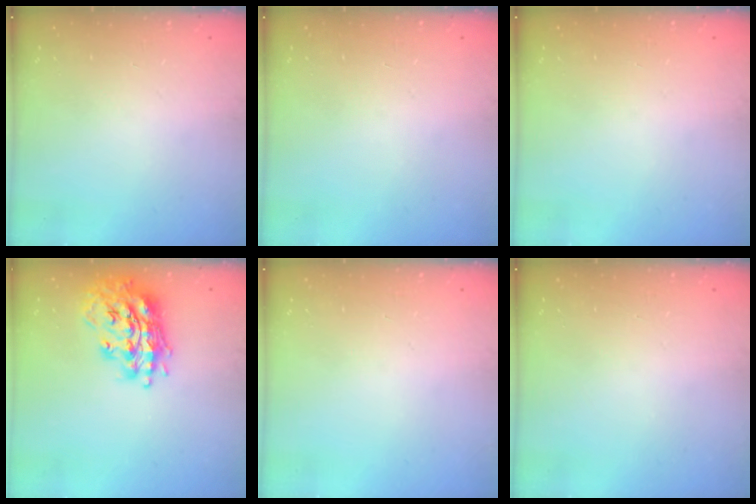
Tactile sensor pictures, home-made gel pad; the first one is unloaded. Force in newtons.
{"total": 0.0}
{"total": 0.0}
{"total": 18.7, "press": 18.7, "slide": 1.8}
{"total": 0.0}
{"total": 0.0}